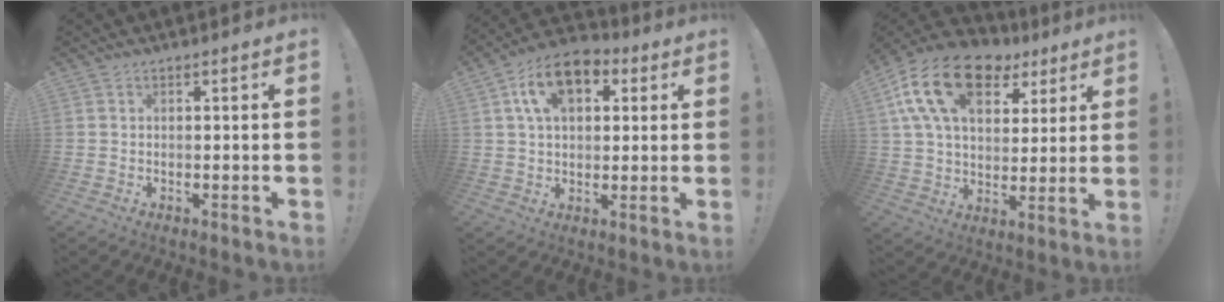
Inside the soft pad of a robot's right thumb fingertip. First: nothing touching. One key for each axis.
{"total": 13.0, "fx": 5.4, "fy": 8.1, "fz": 8.6, "tx": -0.136, "ty": -0.007, "tz": 0.100}
{"total": 20.3, "fx": 9.7, "fy": 12.1, "fz": 13.2, "tx": -0.231, "ty": -0.037, "tz": 0.174}